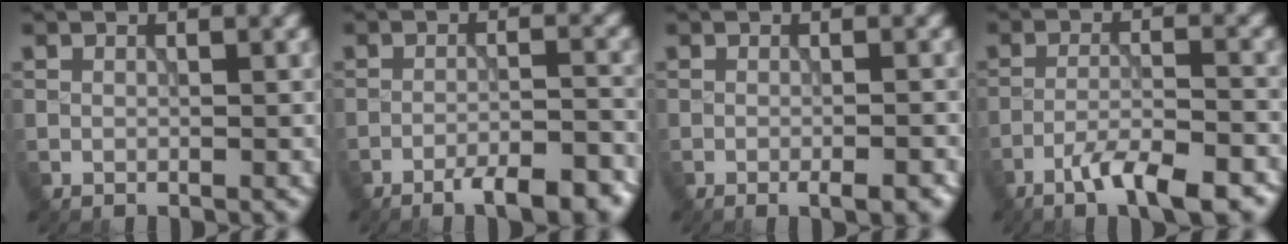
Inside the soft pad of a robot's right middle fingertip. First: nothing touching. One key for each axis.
{"total": 6.6, "fx": -5.0, "fy": 1.6, "fz": 3.9, "tx": -0.061, "ty": -0.003, "tz": -0.067}
{"total": 2.3, "fx": -1.3, "fy": 0.4, "fz": 1.9, "tx": -0.025, "ty": -0.001, "tz": -0.021}
{"total": 6.8, "fx": -4.7, "fy": 1.4, "fz": 4.8, "tx": -0.079, "ty": 0.003, "tz": -0.075}